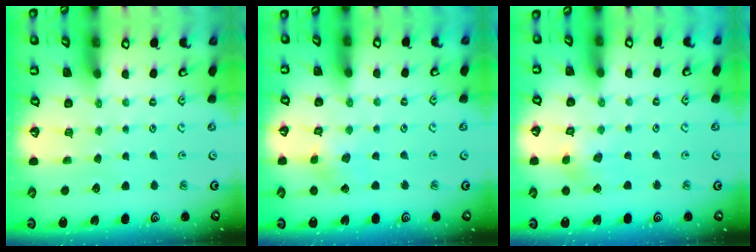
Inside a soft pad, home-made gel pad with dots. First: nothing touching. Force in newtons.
{"total": 3.6, "press": 3.6, "slide": 0.3}
{"total": 4.7, "press": 4.6, "slide": 0.6}